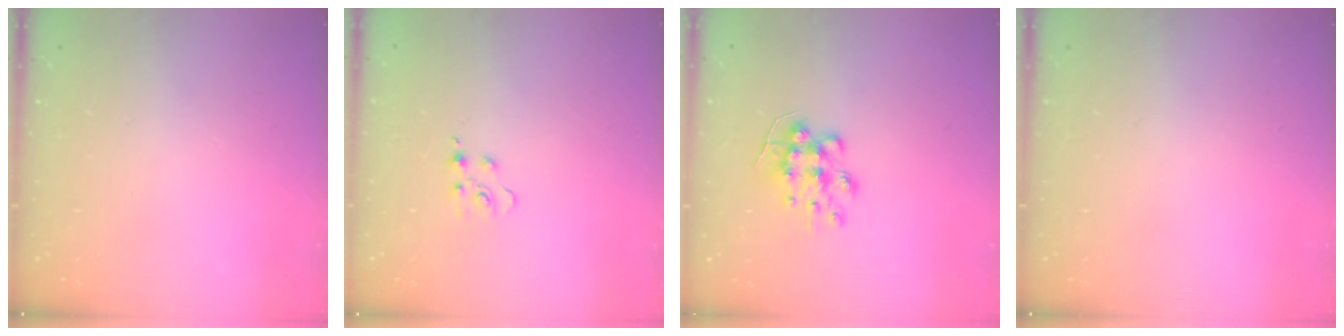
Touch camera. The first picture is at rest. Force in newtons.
{"total": 4.3, "press": 4.3, "slide": 0.5}
{"total": 9.0, "press": 9.0, "slide": 0.1}
{"total": 0.0}